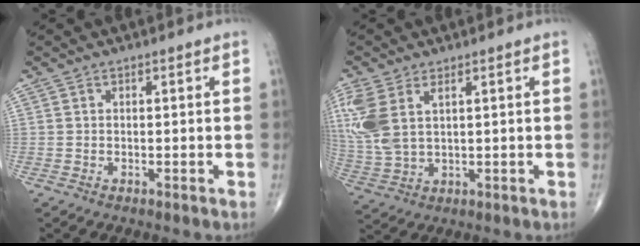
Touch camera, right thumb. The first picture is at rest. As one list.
[{"total": 10.7, "force": [3.7, 5.6, 8.3], "torque": [-0.214, 0.002, 0.088]}]